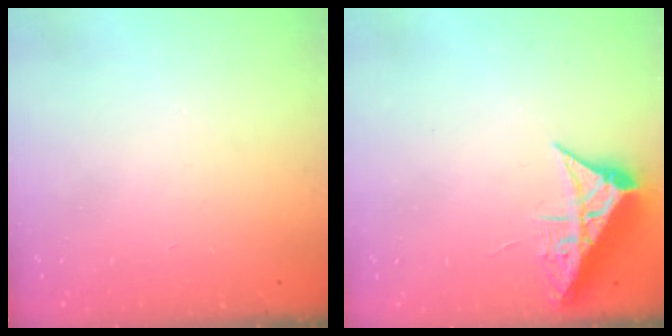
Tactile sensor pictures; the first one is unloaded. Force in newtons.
{"total": 8.4, "press": 8.4, "slide": 0.5}